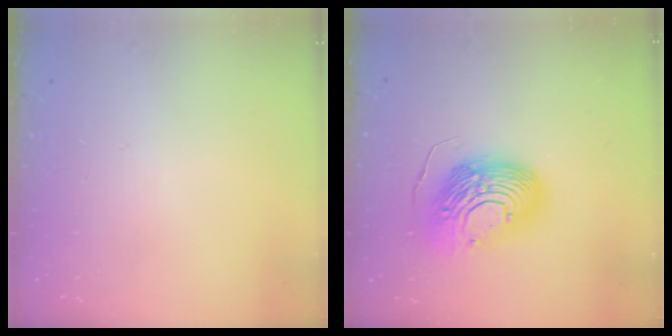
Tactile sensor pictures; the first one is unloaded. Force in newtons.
{"total": 17.4, "press": 17.3, "slide": 1.6}